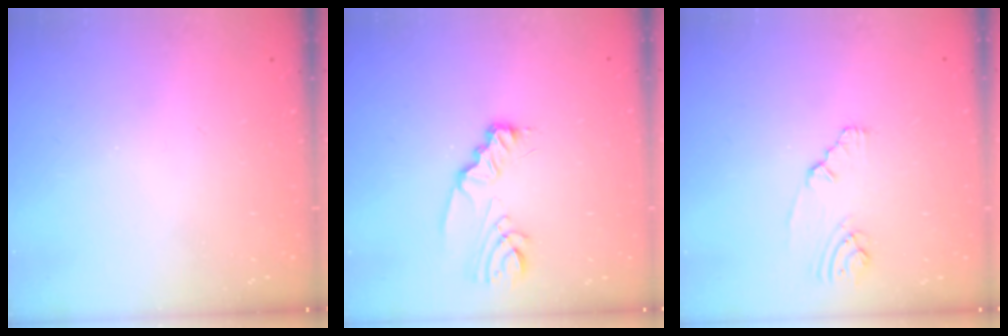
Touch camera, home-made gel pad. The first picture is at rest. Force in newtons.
{"total": 5.6, "press": 5.6, "slide": 0.5}
{"total": 2.7, "press": 2.6, "slide": 0.4}